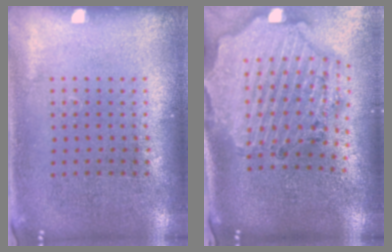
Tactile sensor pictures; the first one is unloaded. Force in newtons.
{"total": 2.9, "press": 2.6, "slide": 1.2}